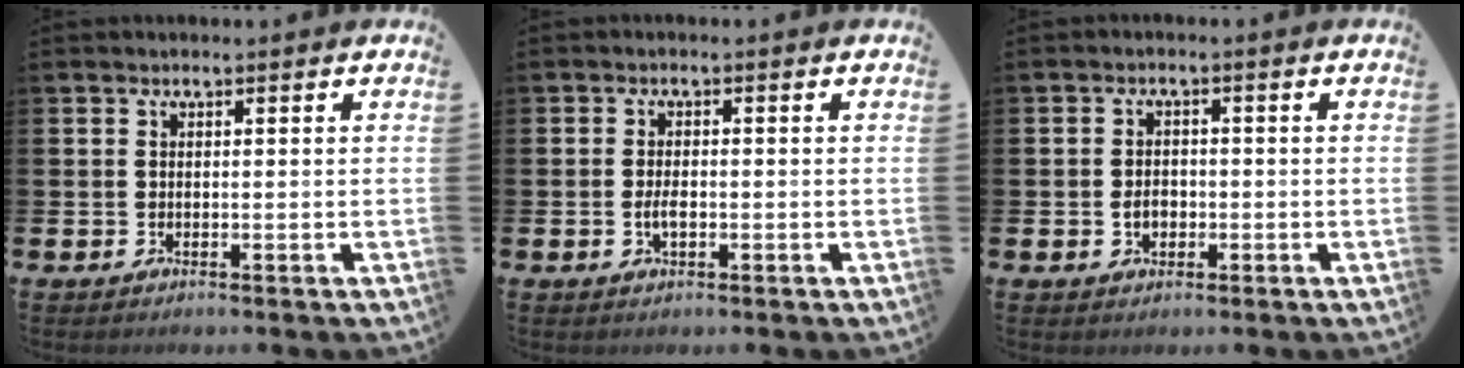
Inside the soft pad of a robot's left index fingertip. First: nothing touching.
{"total": 2.1, "force": [-0.4, 0.9, 1.8], "torque": [-0.028, -0.001, -0.009]}
{"total": 2.3, "force": [-0.5, 1.8, 1.3], "torque": [-0.013, 0.000, -0.015]}